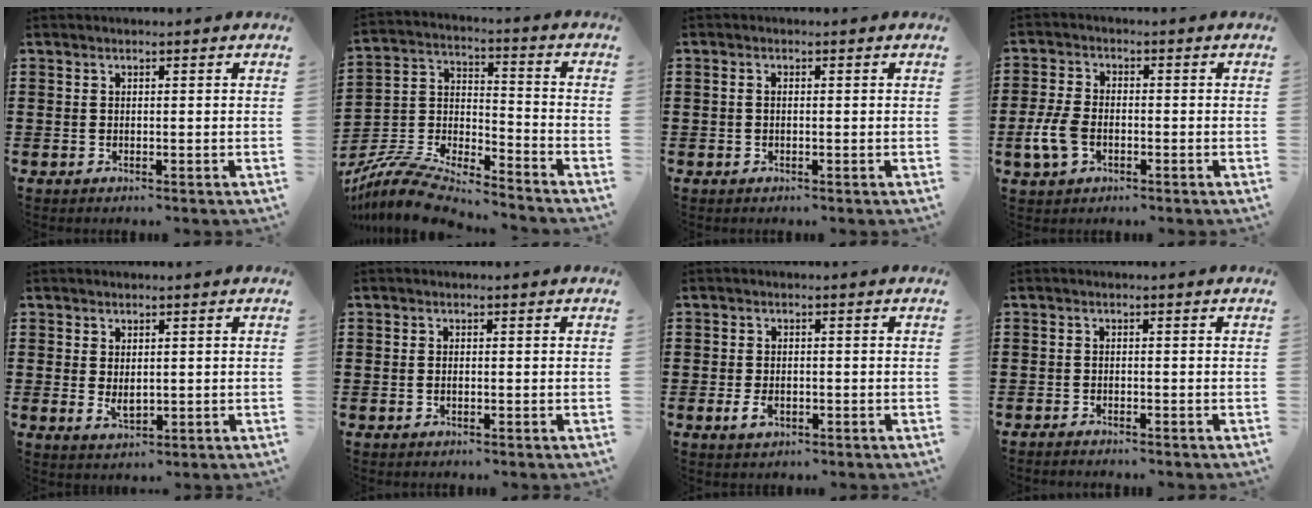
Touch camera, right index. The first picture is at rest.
{"total": 9.3, "force": [-8.7, 1.4, 2.9], "torque": [-0.070, 0.007, -0.177]}
{"total": 0.5, "force": [-0.2, 0.2, 0.4], "torque": [-0.010, -0.003, -0.004]}
{"total": 5.1, "force": [-1.6, 3.1, 3.7], "torque": [-0.100, -0.006, -0.036]}
{"total": 2.0, "force": [0.2, 1.0, 1.8], "torque": [-0.034, 0.000, 0.004]}
{"total": 0.7, "force": [-0.2, 0.3, 0.6], "torque": [-0.015, -0.001, -0.003]}
{"total": 2.0, "force": [-0.7, 1.1, 1.5], "torque": [-0.028, 0.000, -0.012]}
{"total": 1.0, "force": [-1.0, 0.0, -0.1], "torque": [-0.002, 0.001, -0.020]}